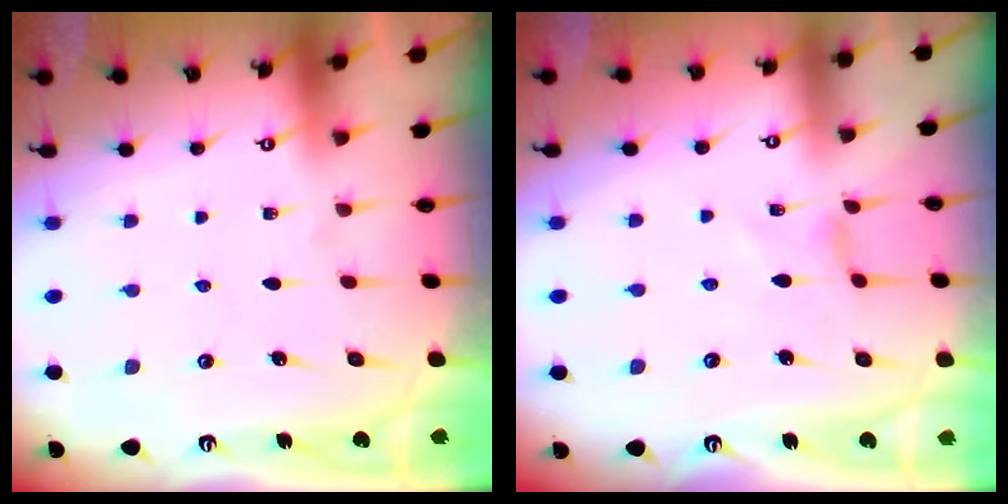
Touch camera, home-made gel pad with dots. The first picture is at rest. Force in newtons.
{"total": 0.0}